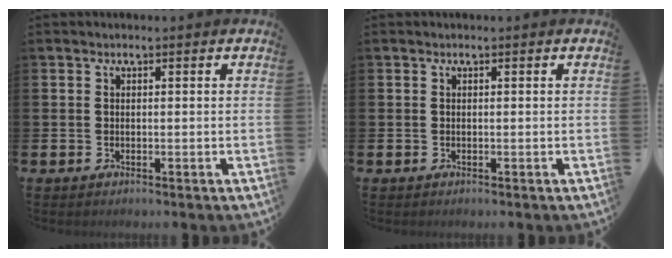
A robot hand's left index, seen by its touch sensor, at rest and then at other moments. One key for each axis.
{"total": 0.0}